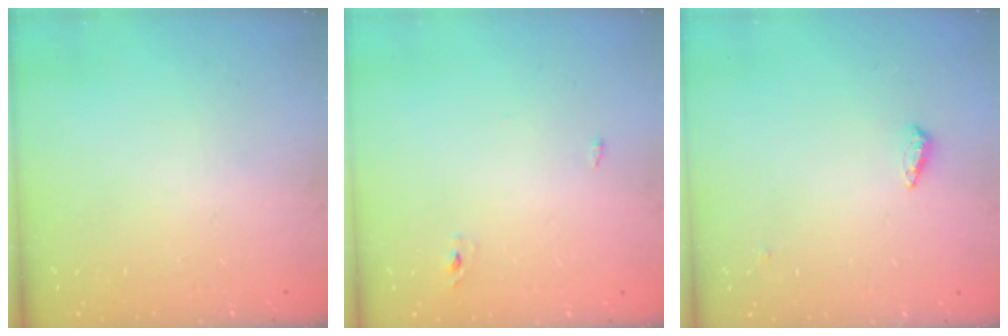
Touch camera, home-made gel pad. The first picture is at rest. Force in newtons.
{"total": 2.4, "press": 2.2, "slide": 1.0}
{"total": 3.2, "press": 3.1, "slide": 0.3}